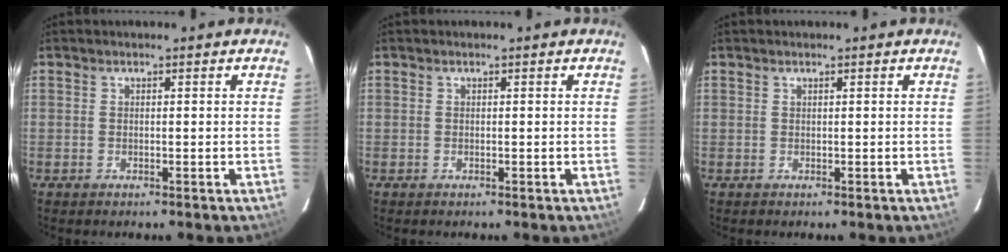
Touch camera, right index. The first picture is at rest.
{"total": 0.0}
{"total": 0.0}